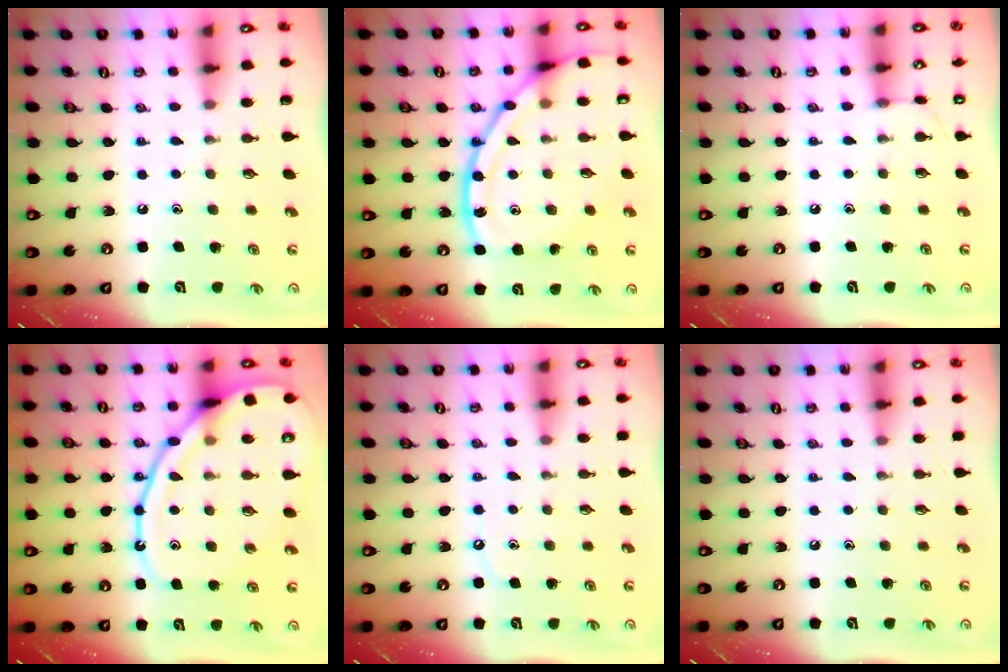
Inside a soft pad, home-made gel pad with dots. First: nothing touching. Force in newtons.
{"total": 17.4, "press": 17.3, "slide": 1.6}
{"total": 3.8, "press": 3.8, "slide": 0.4}
{"total": 16.6, "press": 16.6, "slide": 1.1}
{"total": 3.7, "press": 3.7, "slide": 0.5}
{"total": 2.8, "press": 2.8, "slide": 0.4}